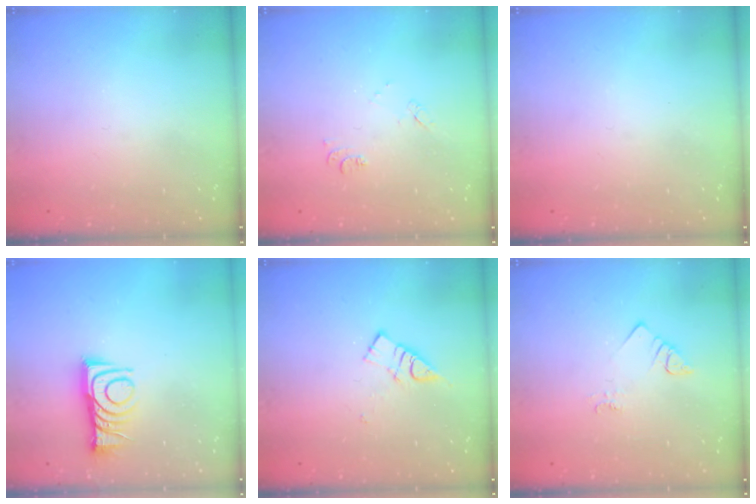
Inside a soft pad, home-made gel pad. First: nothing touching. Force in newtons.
{"total": 6.4, "press": 6.4, "slide": 0.7}
{"total": 0.0}
{"total": 10.2, "press": 10.2, "slide": 0.1}
{"total": 5.9, "press": 5.9, "slide": 0.5}
{"total": 2.1, "press": 2.1, "slide": 0.4}